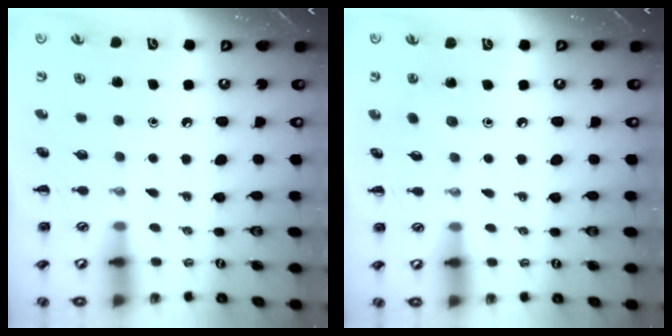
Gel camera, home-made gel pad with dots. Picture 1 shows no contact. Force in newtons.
{"total": 2.6, "press": 2.5, "slide": 0.9}